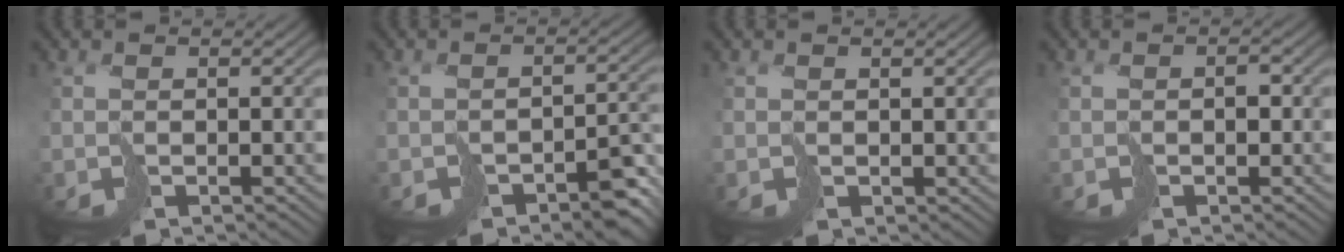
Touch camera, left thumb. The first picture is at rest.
{"total": 5.2, "force": [-3.2, 2.2, 3.4], "torque": [-0.038, -0.002, -0.050]}
{"total": 0.7, "force": [0.5, 0.5, 0.1], "torque": [-0.004, 0.000, 0.010]}
{"total": 1.4, "force": [-0.3, 0.9, 1.0], "torque": [-0.017, -0.001, -0.006]}